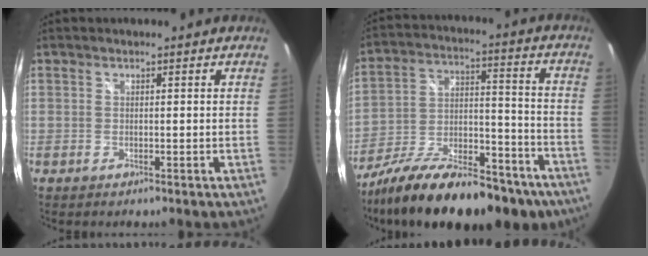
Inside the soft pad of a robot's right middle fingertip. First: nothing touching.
{"total": 27.1, "force": [-18.5, 11.1, 16.4], "torque": [-0.293, -0.013, -0.281]}